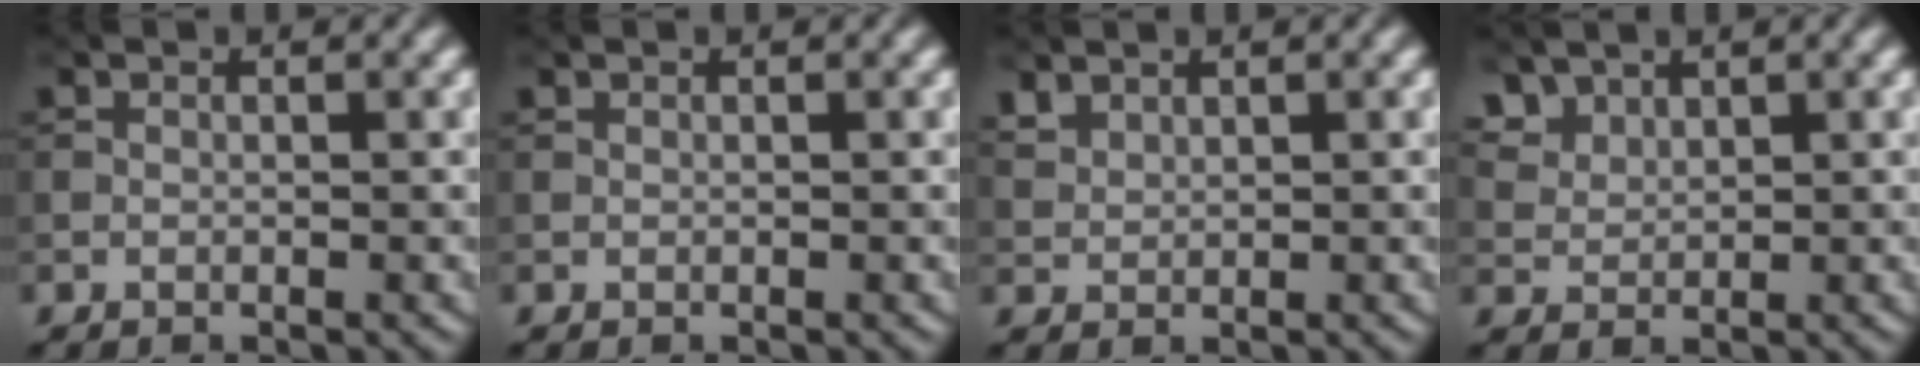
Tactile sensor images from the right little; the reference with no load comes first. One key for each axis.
{"total": 0.0}
{"total": 1.5, "fx": 1.3, "fy": 0.7, "fz": 0.4, "tx": -0.013, "ty": 0.002, "tz": 0.033}
{"total": 3.2, "fx": 2.5, "fy": 1.7, "fz": 1.1, "tx": -0.034, "ty": -0.008, "tz": 0.070}